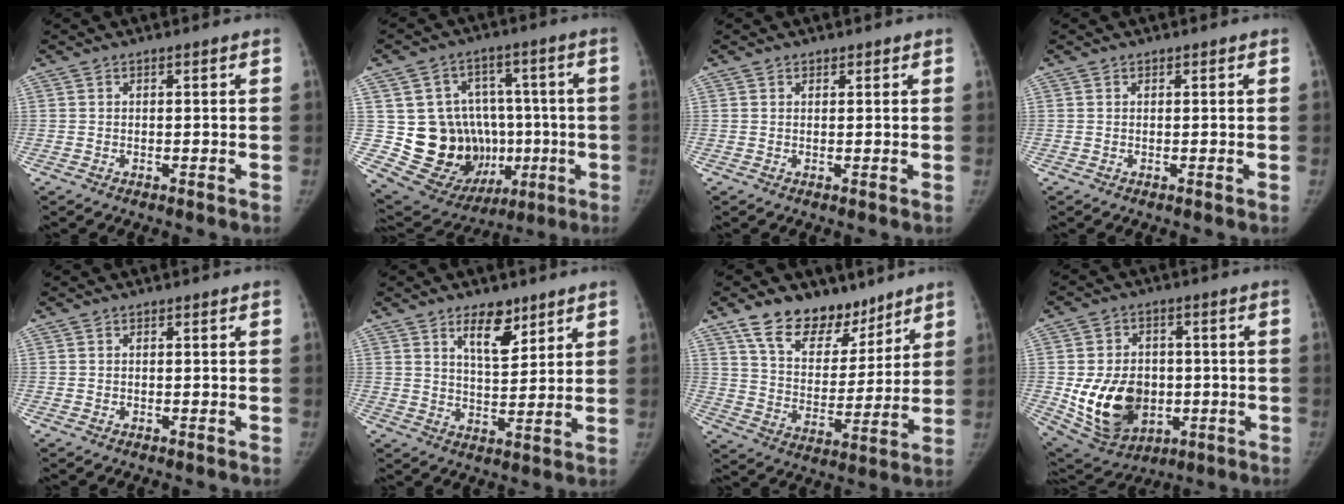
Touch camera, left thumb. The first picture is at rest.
{"total": 20.3, "force": [-1.7, 17.1, 10.9], "torque": [-0.119, 0.030, 0.013]}
{"total": 0.7, "force": [0.5, 0.4, 0.0], "torque": [0.010, -0.003, 0.006]}
{"total": 0.0}
{"total": 0.0}
{"total": 7.6, "force": [4.8, 3.5, 4.7], "torque": [-0.052, -0.035, 0.081]}
{"total": 15.0, "force": [10.8, 8.4, 5.9], "torque": [-0.045, -0.065, 0.193]}
{"total": 16.5, "force": [-2.4, 12.4, 10.6], "torque": [-0.142, -0.002, -0.014]}